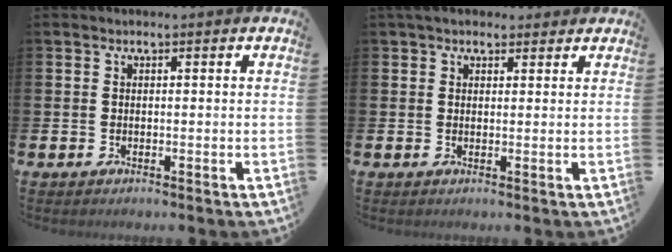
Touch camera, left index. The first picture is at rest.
{"total": 3.1, "force": [2.6, 1.5, 0.5], "torque": [0.004, -0.009, 0.042]}